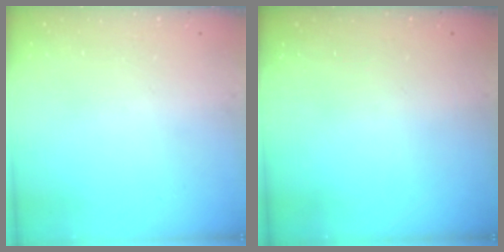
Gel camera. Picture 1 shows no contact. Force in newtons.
{"total": 0.0}